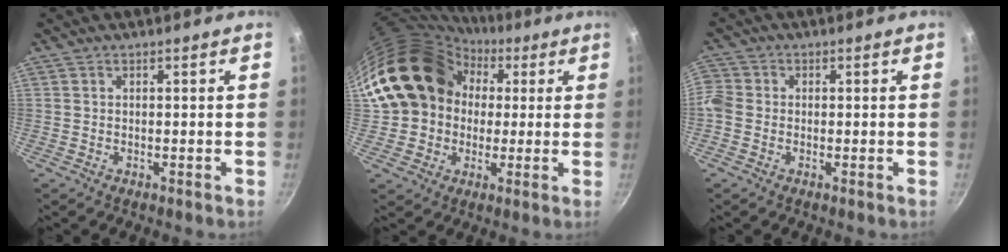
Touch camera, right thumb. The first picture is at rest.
{"total": 17.8, "force": [3.0, 15.2, 8.7], "torque": [-0.127, 0.045, 0.051]}
{"total": 4.3, "force": [-1.1, 3.7, 1.9], "torque": [-0.041, 0.009, -0.037]}